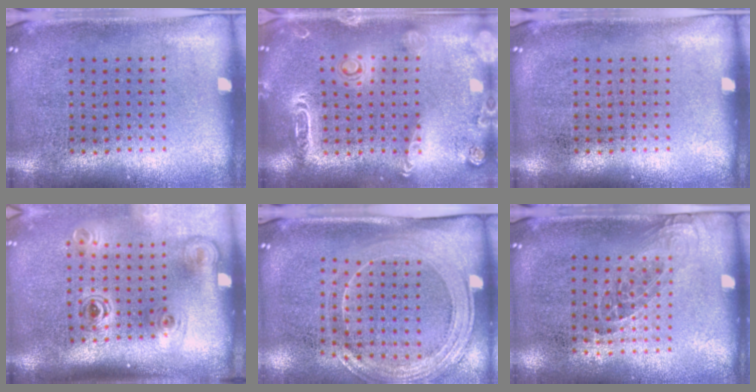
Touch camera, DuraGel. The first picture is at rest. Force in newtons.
{"total": 2.0, "press": 1.9, "slide": 0.6}
{"total": 0.0}
{"total": 2.2, "press": 1.5, "slide": 1.6}
{"total": 2.1, "press": 1.8, "slide": 1.1}
{"total": 1.2, "press": 1.0, "slide": 0.7}